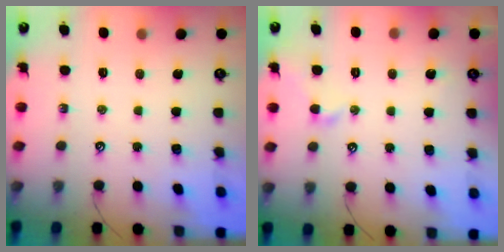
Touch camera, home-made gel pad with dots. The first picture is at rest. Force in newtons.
{"total": 0.6, "press": 0.4, "slide": 0.5}